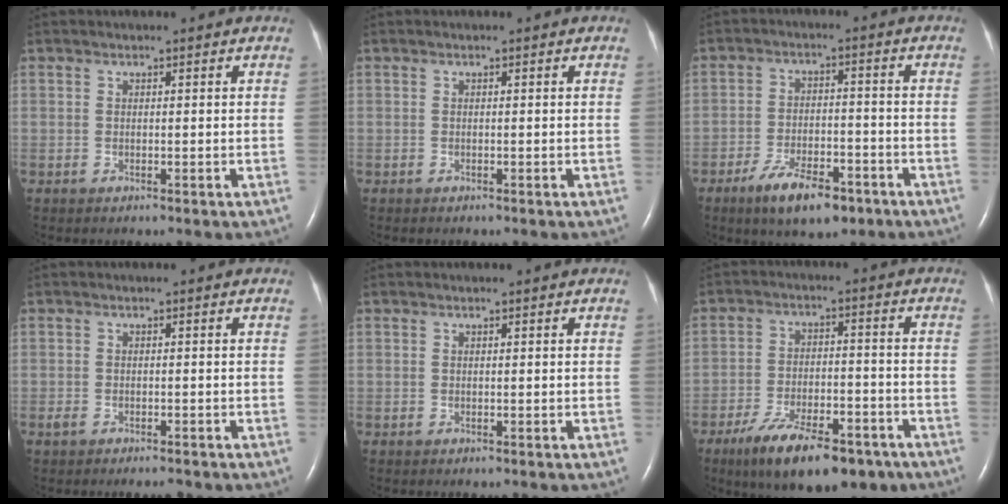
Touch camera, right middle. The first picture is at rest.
{"total": 0.0}
{"total": 8.7, "force": [-5.7, 3.2, 5.8], "torque": [-0.107, -0.005, -0.091]}
{"total": 2.9, "force": [-2.2, 1.0, 1.7], "torque": [-0.030, -0.005, -0.031]}
{"total": 0.0}
{"total": 14.6, "force": [-9.9, 5.2, 9.4], "torque": [-0.147, -0.010, -0.156]}